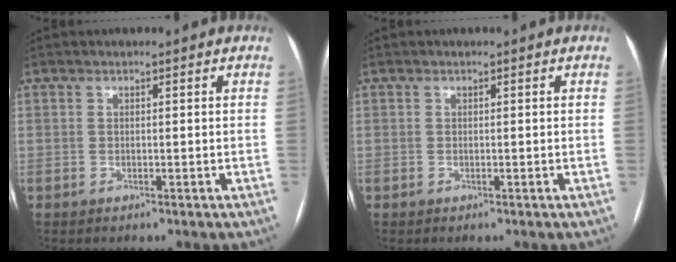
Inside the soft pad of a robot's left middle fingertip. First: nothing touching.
{"total": 0.0}